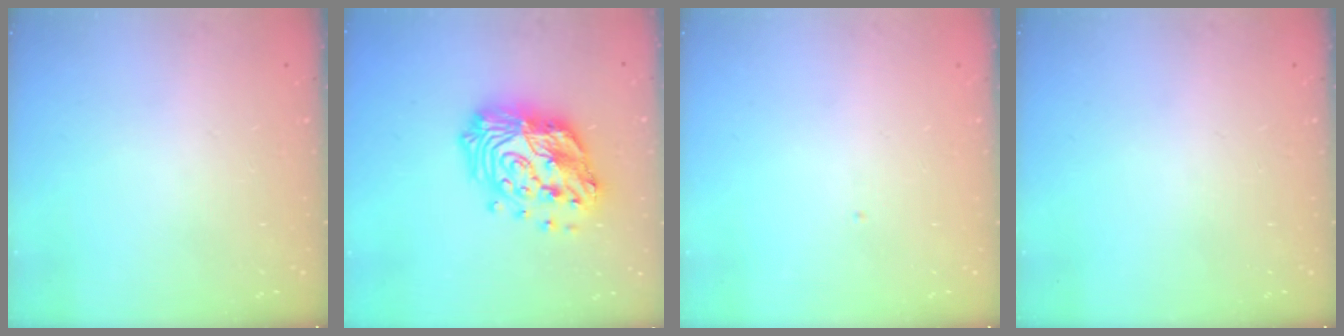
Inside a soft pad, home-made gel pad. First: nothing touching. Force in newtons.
{"total": 20.7, "press": 20.7, "slide": 1.9}
{"total": 0.0}
{"total": 0.0}